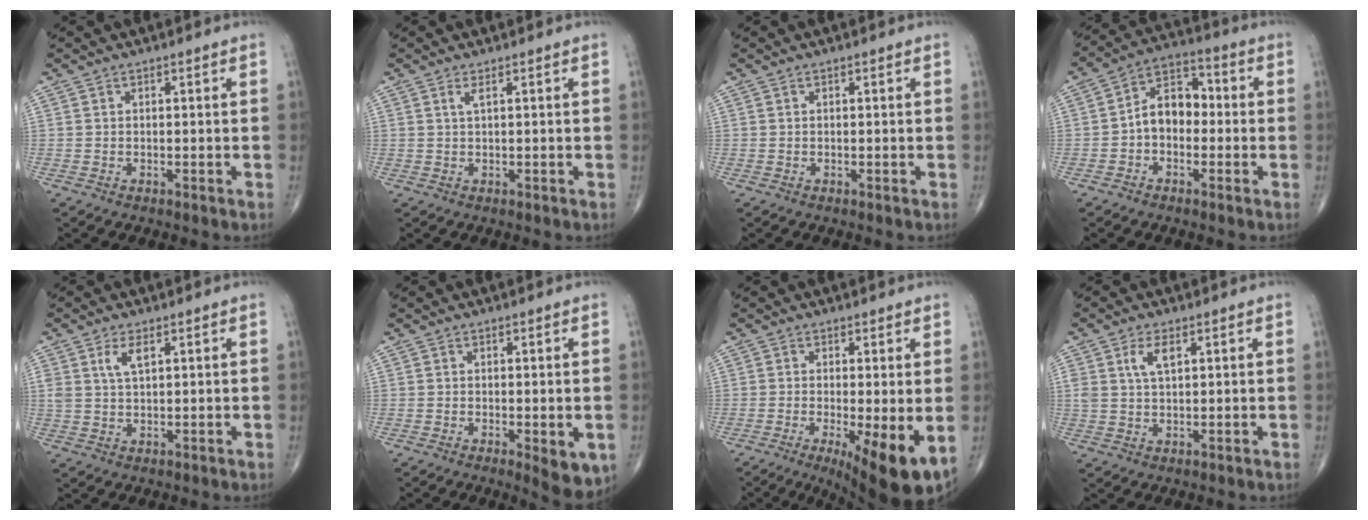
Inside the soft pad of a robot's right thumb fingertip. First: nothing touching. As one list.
[{"total": 1.2, "force": [0.6, 0.1, 1.0], "torque": [-0.029, -0.001, 0.014]}, {"total": 0.0}, {"total": 8.9, "force": [-1.1, 6.2, 6.3], "torque": [-0.080, 0.035, -0.035]}, {"total": 3.8, "force": [1.7, 1.7, 3.0], "torque": [-0.059, -0.003, 0.038]}, {"total": 6.1, "force": [-1.8, 2.2, 5.4], "torque": [-0.066, -0.014, -0.022]}, {"total": 11.6, "force": [-3.4, 3.0, 10.6], "torque": [-0.157, -0.022, -0.045]}, {"total": 4.4, "force": [1.8, 2.1, 3.5], "torque": [-0.067, -0.001, 0.038]}]